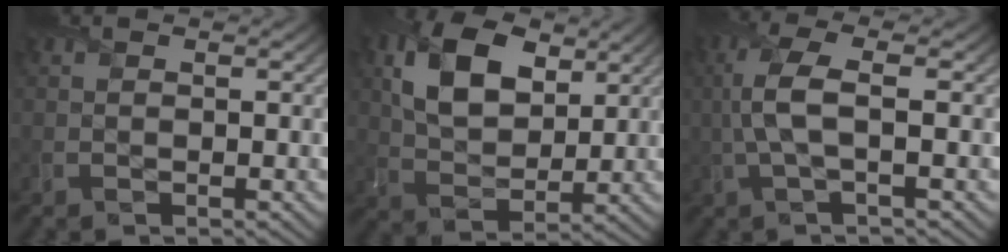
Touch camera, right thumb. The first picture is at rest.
{"total": 10.7, "force": [4.0, 6.6, 7.4], "torque": [-0.167, 0.006, 0.074]}
{"total": 5.7, "force": [-0.1, 1.7, 5.5], "torque": [-0.133, 0.009, -0.009]}